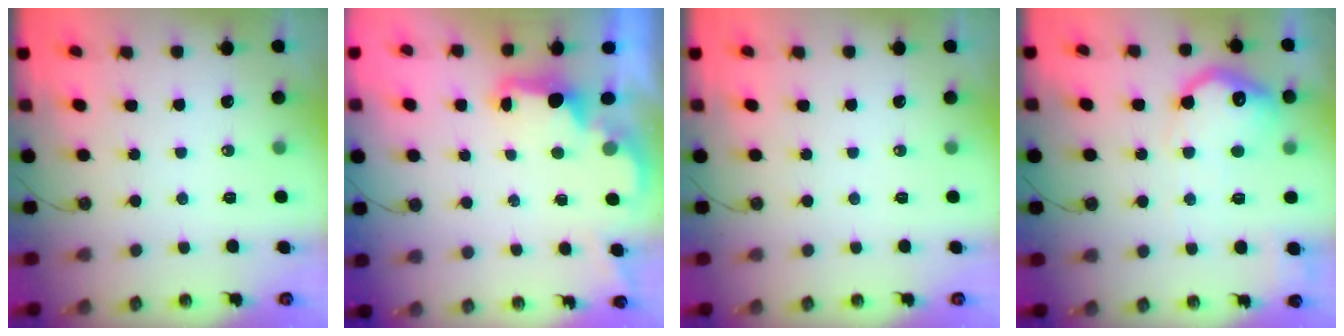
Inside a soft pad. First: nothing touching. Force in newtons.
{"total": 2.3, "press": 2.1, "slide": 0.7}
{"total": 0.0}
{"total": 16.8, "press": 16.8, "slide": 1.1}